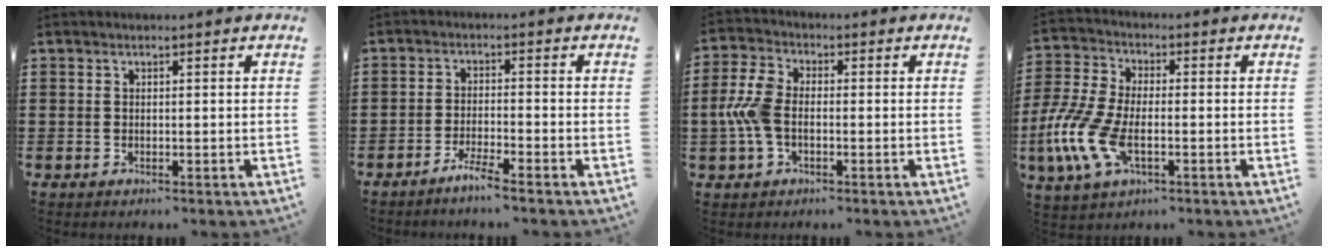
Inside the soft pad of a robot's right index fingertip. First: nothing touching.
{"total": 3.1, "force": [-2.7, -0.4, 1.4], "torque": [-0.030, -0.001, -0.053]}
{"total": 6.6, "force": [-0.9, 3.9, 5.3], "torque": [-0.139, -0.003, -0.025]}
{"total": 10.0, "force": [-3.2, 4.8, 8.1], "torque": [-0.212, -0.015, -0.065]}